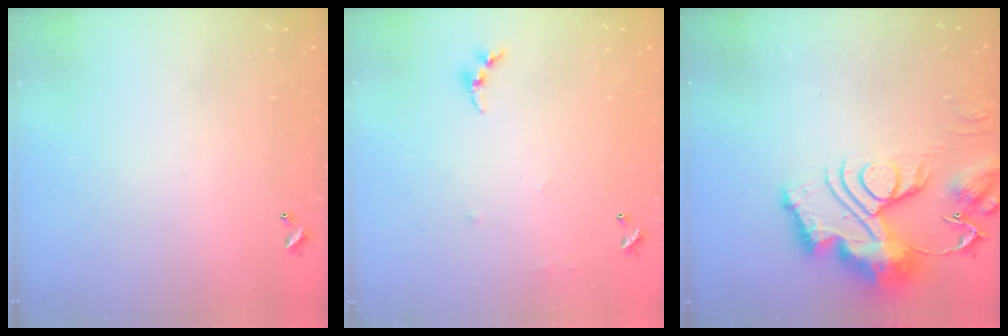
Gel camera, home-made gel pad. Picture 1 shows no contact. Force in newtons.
{"total": 4.5, "press": 4.5, "slide": 0.5}
{"total": 17.9, "press": 17.8, "slide": 1.9}